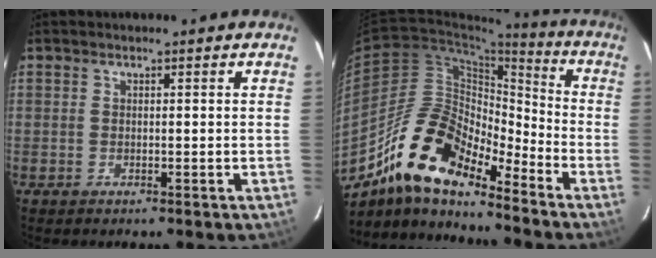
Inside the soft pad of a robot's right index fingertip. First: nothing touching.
{"total": 17.5, "force": [-13.2, 5.4, 10.1], "torque": [-0.178, -0.007, -0.260]}